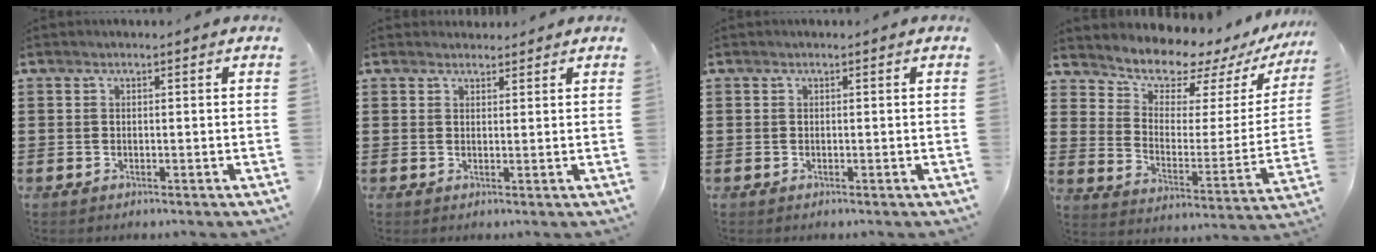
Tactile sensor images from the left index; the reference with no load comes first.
{"total": 1.6, "force": [1.5, 0.6, -0.1], "torque": [-0.003, 0.004, 0.030]}
{"total": 0.0}
{"total": 7.1, "force": [6.7, 2.2, 1.0], "torque": [-0.046, -0.060, 0.114]}